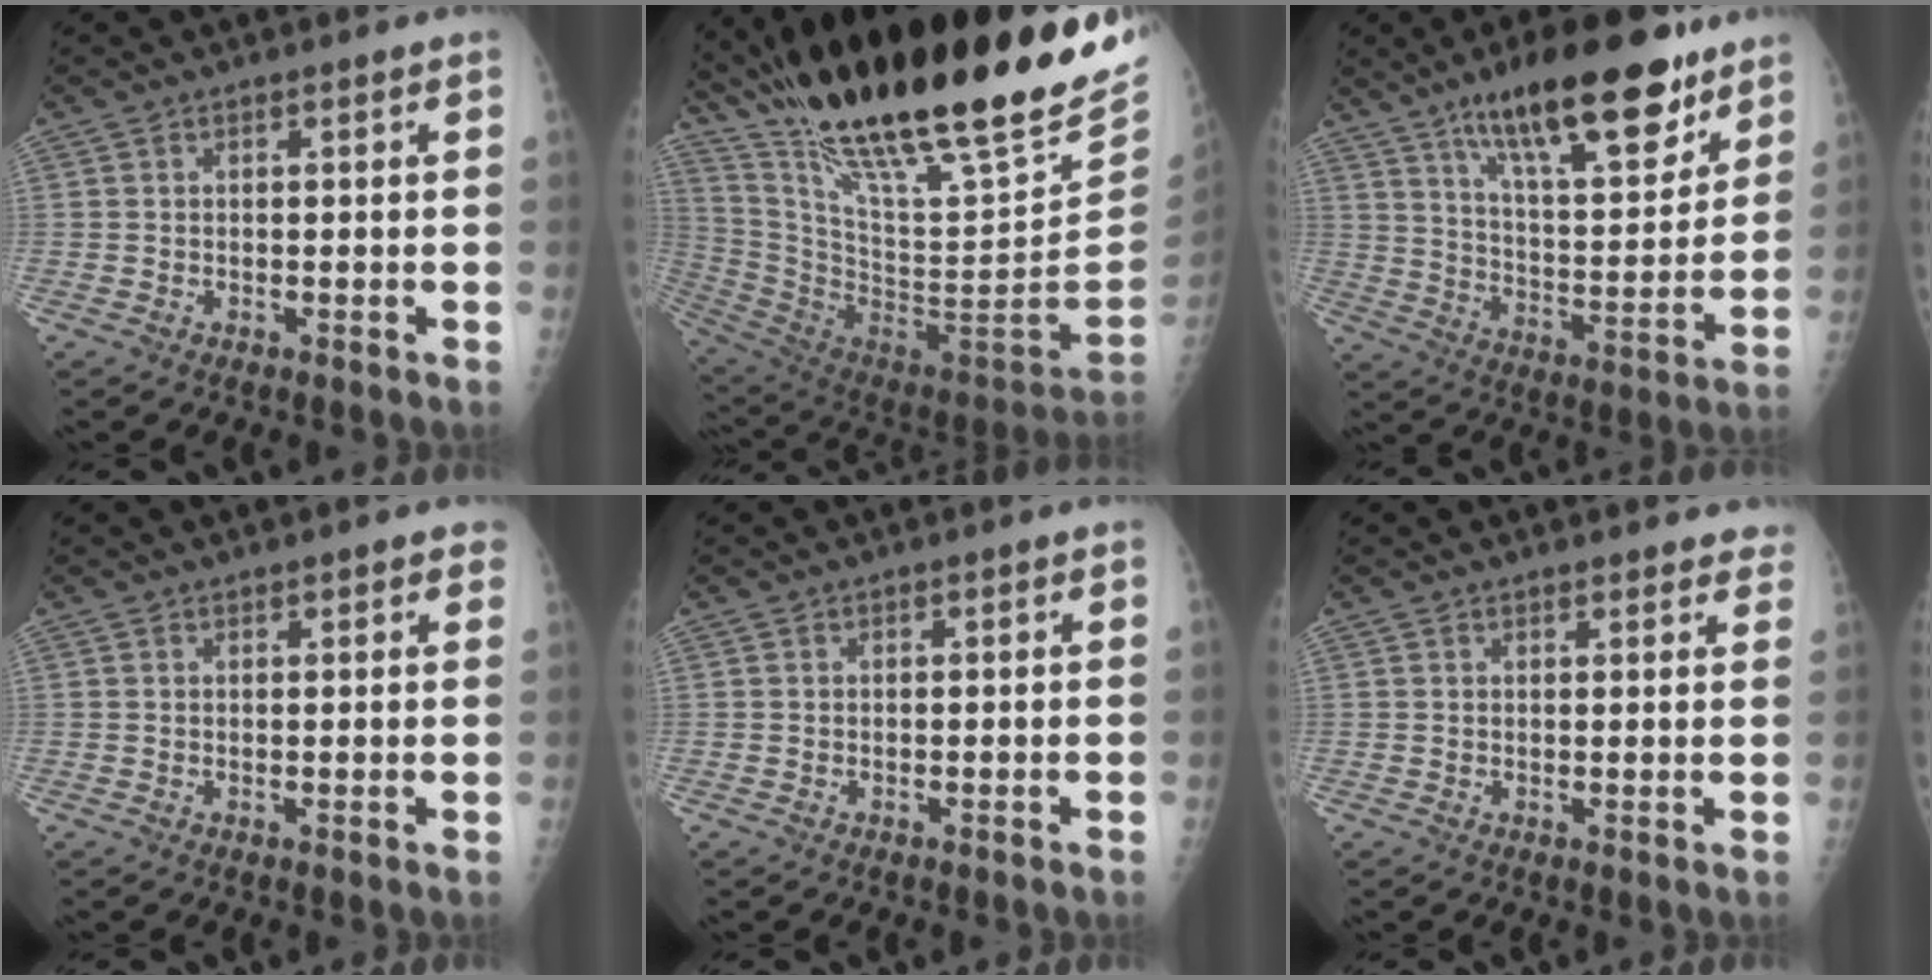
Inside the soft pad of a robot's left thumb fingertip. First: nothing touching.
{"total": 36.6, "force": [26.0, 7.7, 24.5], "torque": [-0.391, -0.103, 0.428]}
{"total": 21.7, "force": [14.2, 6.9, 15.0], "torque": [-0.199, -0.065, 0.230]}
{"total": 2.3, "force": [1.6, 0.8, 1.3], "torque": [-0.003, 0.000, 0.015]}
{"total": 0.0}
{"total": 4.9, "force": [4.5, 1.6, 1.2], "torque": [0.018, -0.014, 0.038]}